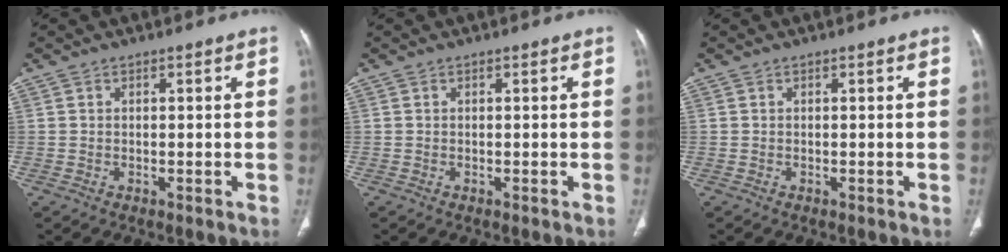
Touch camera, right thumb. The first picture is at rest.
{"total": 0.0}
{"total": 0.0}